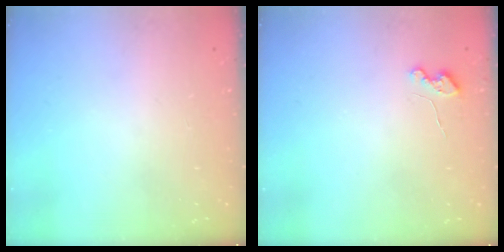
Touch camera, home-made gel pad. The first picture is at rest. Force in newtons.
{"total": 4.1, "press": 4.1, "slide": 0.4}